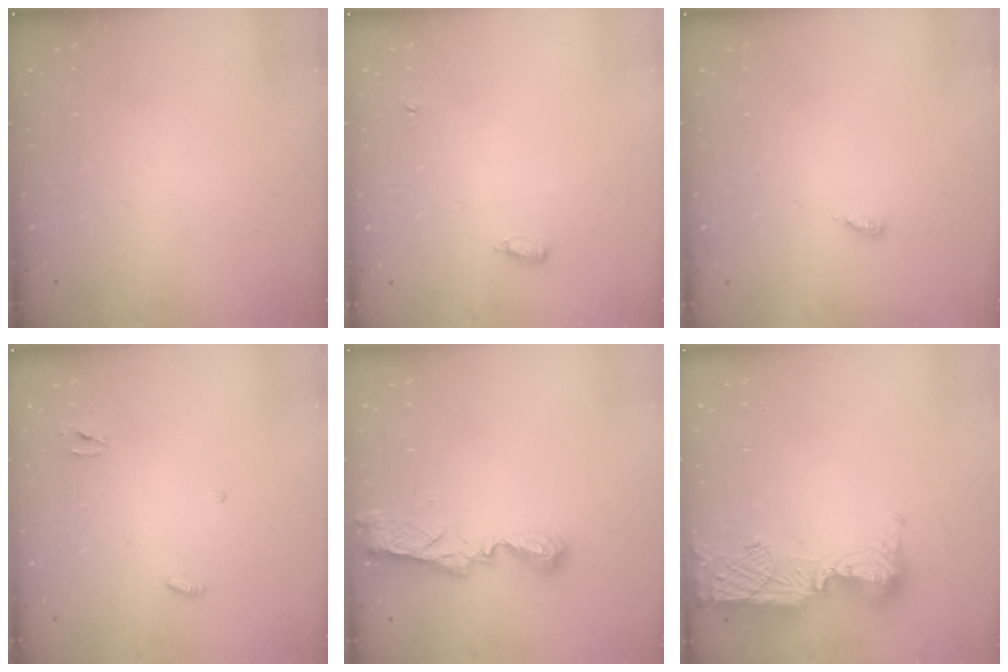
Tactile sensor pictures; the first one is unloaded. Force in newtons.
{"total": 8.9, "press": 6.0, "slide": 6.5}
{"total": 2.9, "press": 2.9, "slide": 0.2}
{"total": 3.3, "press": 3.3, "slide": 0.3}
{"total": 7.8, "press": 7.8, "slide": 0.5}
{"total": 13.9, "press": 13.8, "slide": 1.2}